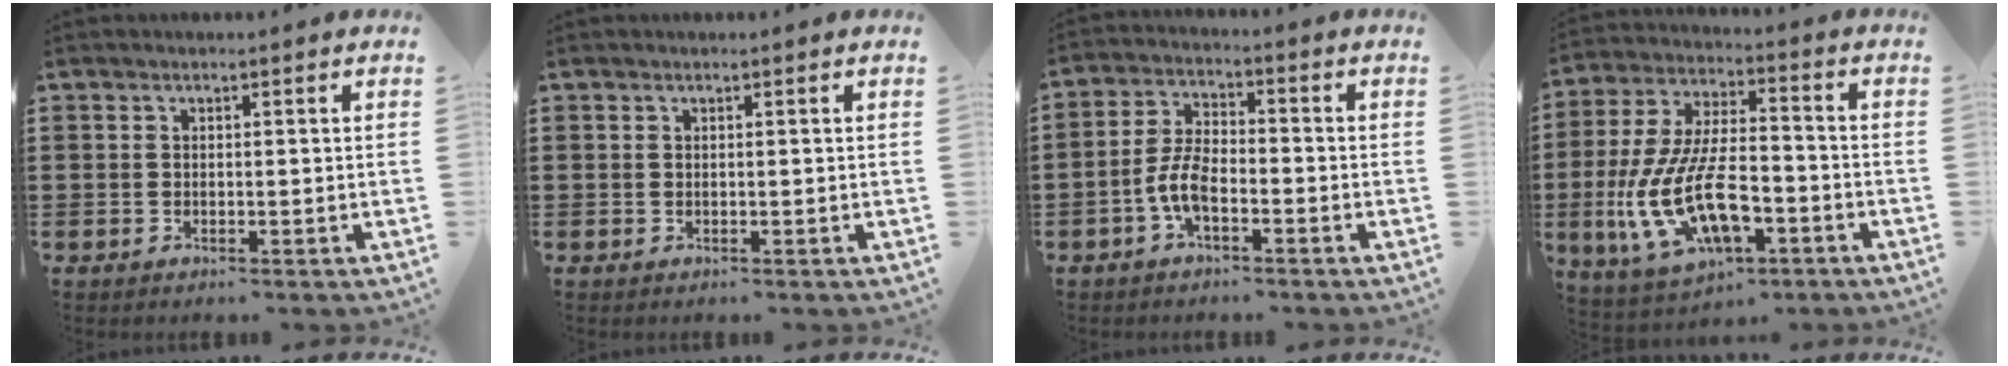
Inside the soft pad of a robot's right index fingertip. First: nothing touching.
{"total": 0.0}
{"total": 6.1, "force": [-2.6, 2.5, 4.9], "torque": [-0.125, -0.003, -0.057]}
{"total": 14.5, "force": [-5.0, 6.6, 12.0], "torque": [-0.273, -0.002, -0.096]}